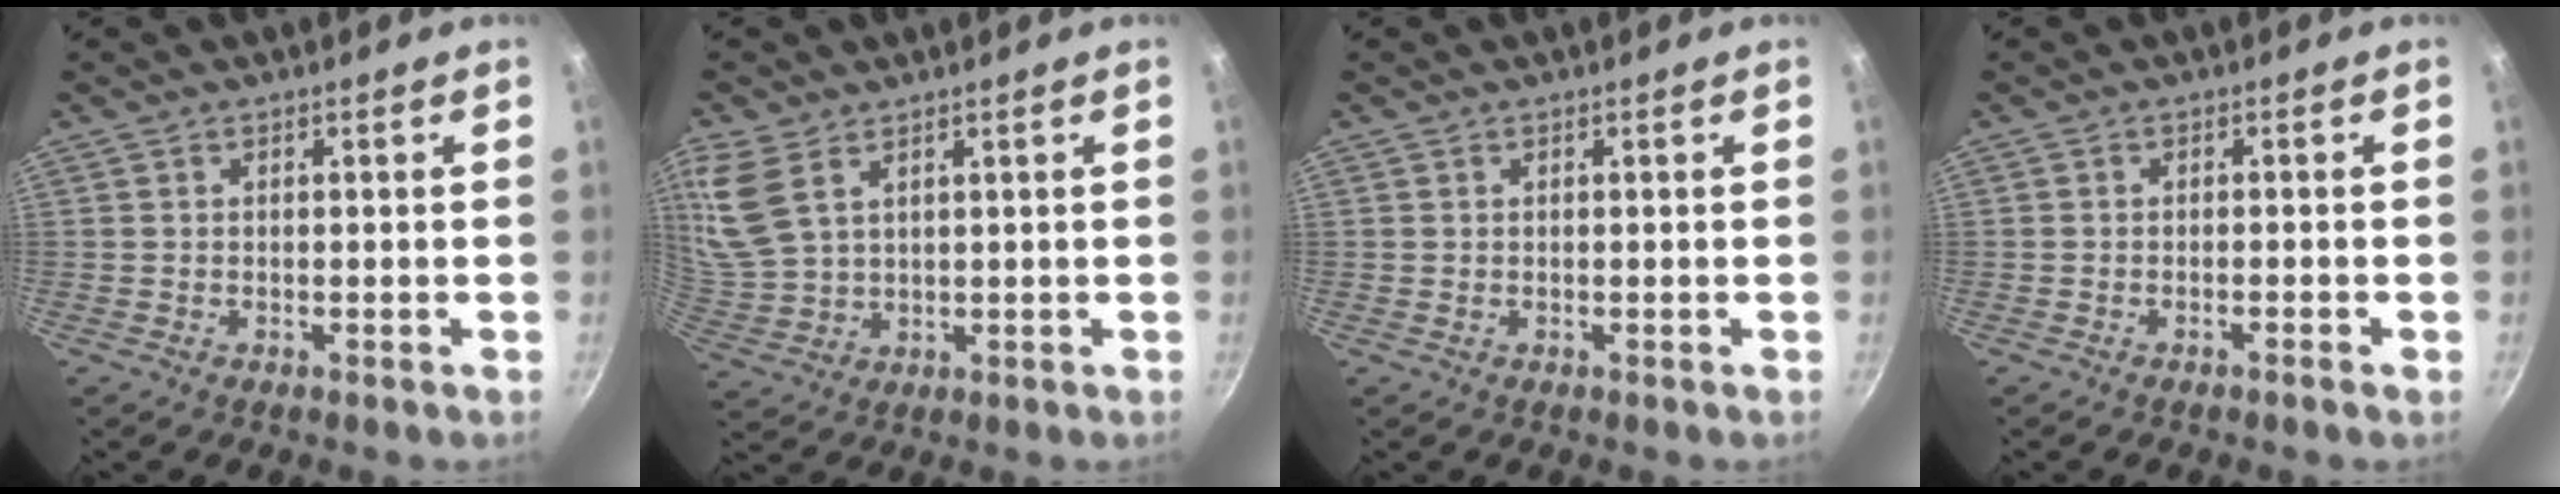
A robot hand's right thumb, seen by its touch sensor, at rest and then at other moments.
{"total": 10.9, "force": [5.7, 6.1, 6.9], "torque": [-0.153, -0.008, 0.128]}
{"total": 0.0}
{"total": 1.1, "force": [-0.8, 0.0, 0.7], "torque": [-0.020, 0.008, -0.014]}